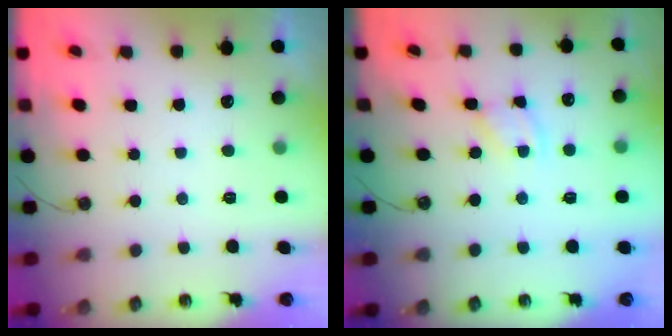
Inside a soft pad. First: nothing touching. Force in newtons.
{"total": 1.9, "press": 1.9, "slide": 0.3}